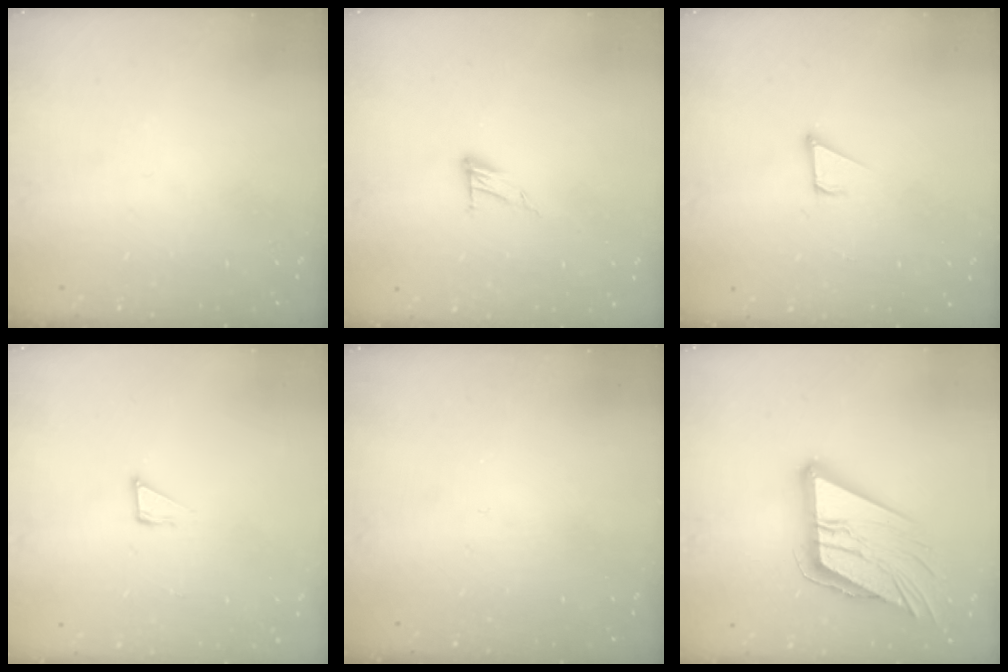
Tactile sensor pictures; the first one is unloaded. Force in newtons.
{"total": 6.9, "press": 6.8, "slide": 0.4}
{"total": 3.2, "press": 3.2, "slide": 0.1}
{"total": 2.6, "press": 2.6, "slide": 0.1}
{"total": 0.0}
{"total": 17.3, "press": 17.1, "slide": 2.7}